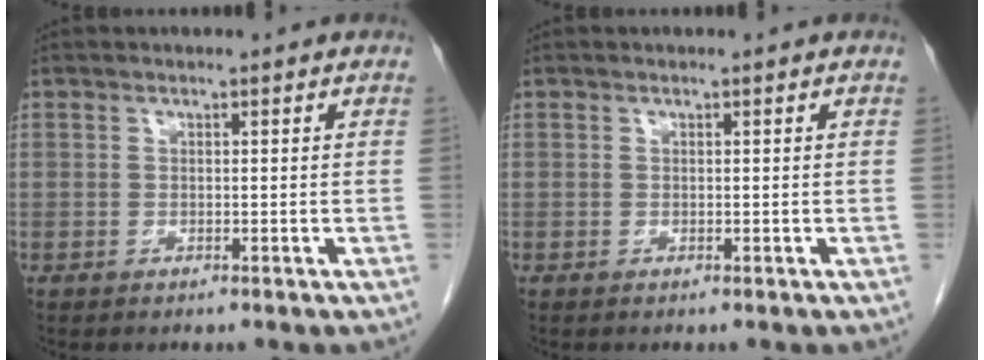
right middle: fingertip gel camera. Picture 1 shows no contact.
{"total": 0.0}